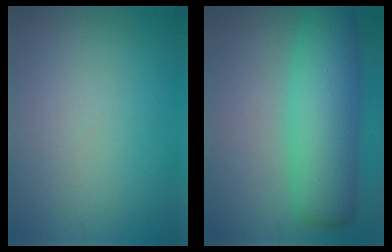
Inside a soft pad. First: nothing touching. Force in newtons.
{"total": 9.1, "press": 9.1, "slide": 0.2}